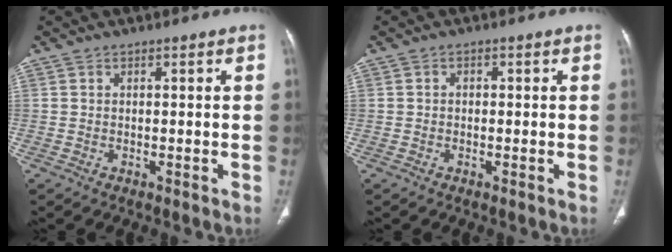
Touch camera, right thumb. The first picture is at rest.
{"total": 0.9, "force": [-0.1, 0.8, 0.4], "torque": [-0.001, 0.003, -0.006]}